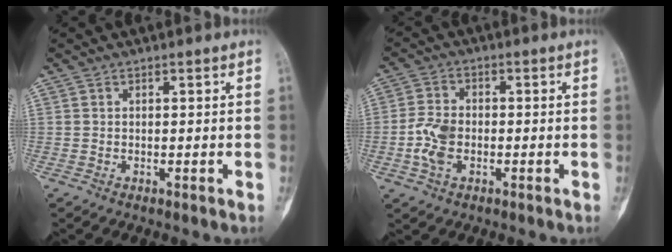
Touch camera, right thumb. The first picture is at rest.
{"total": 6.6, "force": [-1.4, 4.4, 4.8], "torque": [-0.095, 0.010, -0.030]}